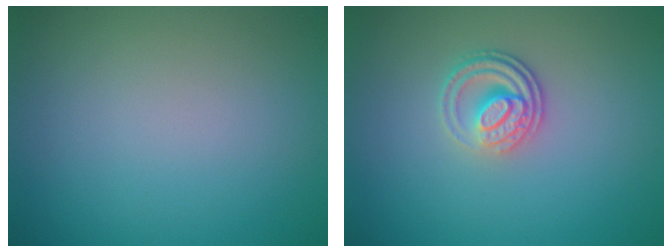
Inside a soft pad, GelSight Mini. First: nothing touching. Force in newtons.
{"total": 3.0, "press": 2.4, "slide": 1.8}